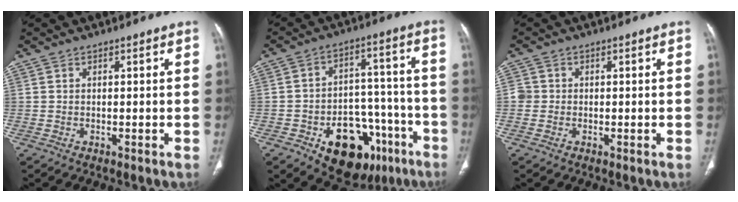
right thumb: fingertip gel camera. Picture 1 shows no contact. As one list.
[{"total": 19.2, "force": [-9.5, 11.9, 11.6], "torque": [-0.120, 0.071, -0.126]}, {"total": 1.8, "force": [-0.1, 1.8, 0.4], "torque": [0.005, 0.006, -0.003]}]